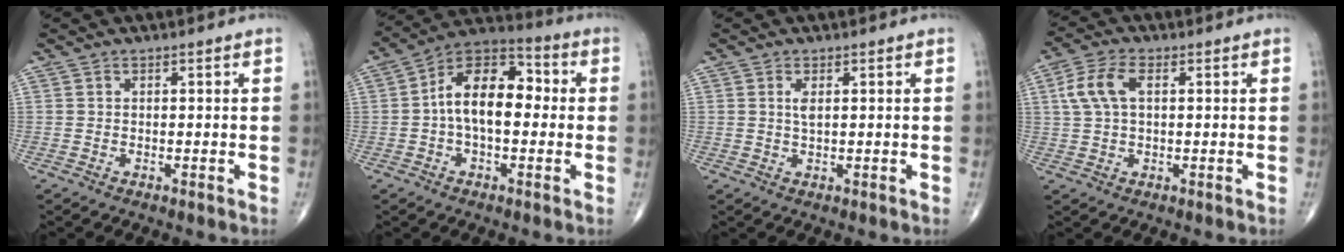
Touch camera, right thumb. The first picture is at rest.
{"total": 13.5, "force": [0.2, 7.7, 11.1], "torque": [-0.165, 0.041, -0.012]}
{"total": 1.6, "force": [0.5, 0.5, 1.5], "torque": [-0.031, -0.002, 0.011]}
{"total": 6.9, "force": [1.6, 3.7, 5.6], "torque": [-0.128, 0.015, 0.030]}